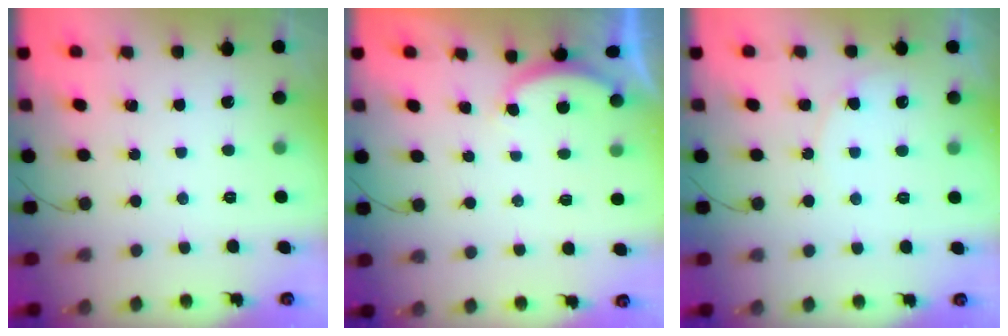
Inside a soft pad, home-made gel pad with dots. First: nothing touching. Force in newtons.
{"total": 2.9, "press": 2.8, "slide": 0.6}
{"total": 4.7, "press": 4.7, "slide": 0.4}